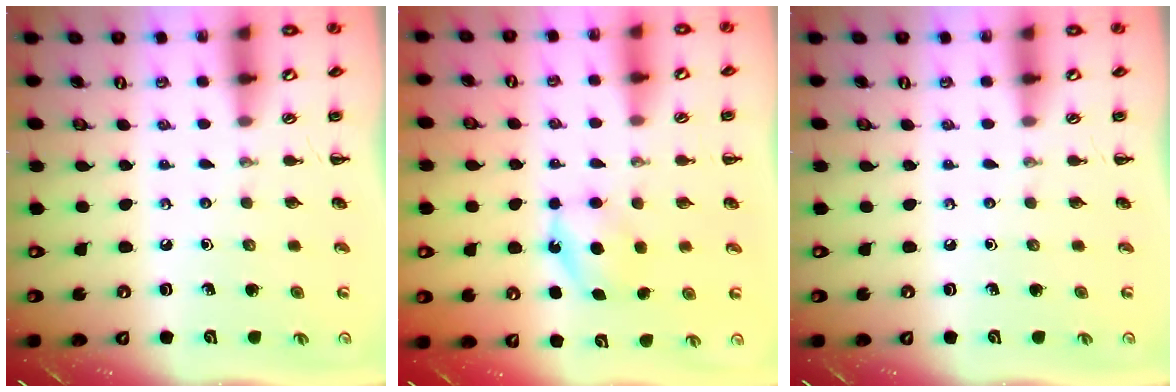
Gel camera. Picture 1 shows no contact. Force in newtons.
{"total": 5.9, "press": 5.7, "slide": 1.4}
{"total": 0.0}